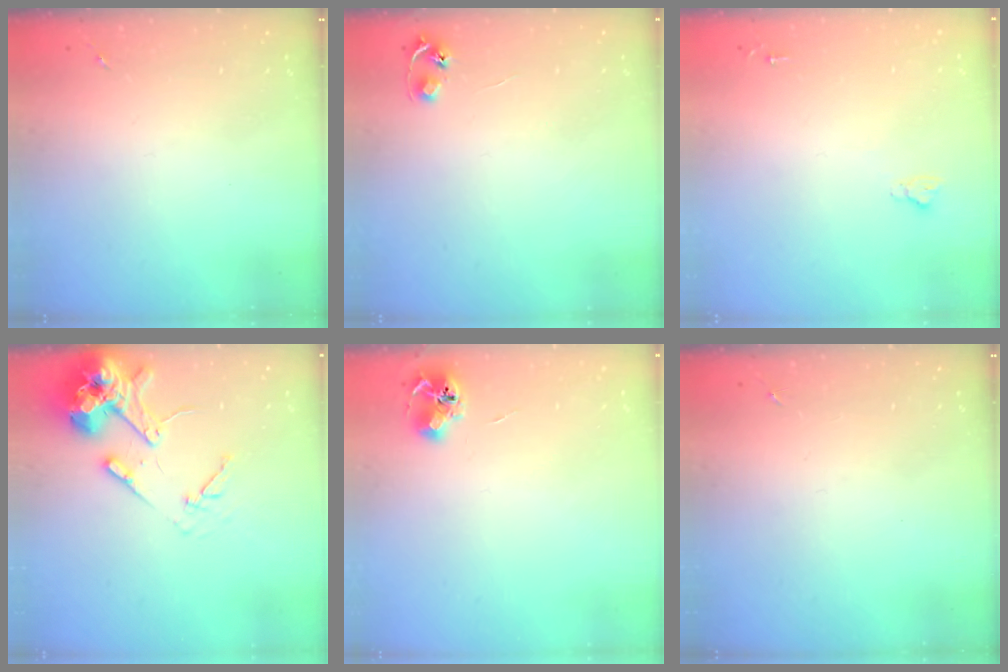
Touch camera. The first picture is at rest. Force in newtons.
{"total": 4.8, "press": 4.7, "slide": 0.5}
{"total": 2.6, "press": 2.5, "slide": 0.3}
{"total": 14.9, "press": 14.7, "slide": 2.3}
{"total": 6.8, "press": 6.8, "slide": 0.9}
{"total": 0.0}